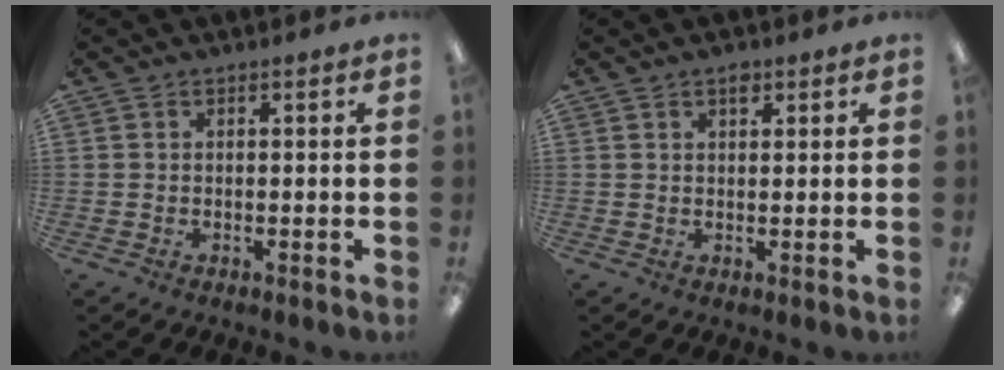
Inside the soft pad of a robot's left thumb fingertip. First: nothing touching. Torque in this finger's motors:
{"motor_torque": [-0.12, 0.02, -0.22, 0.08, 0.00]}